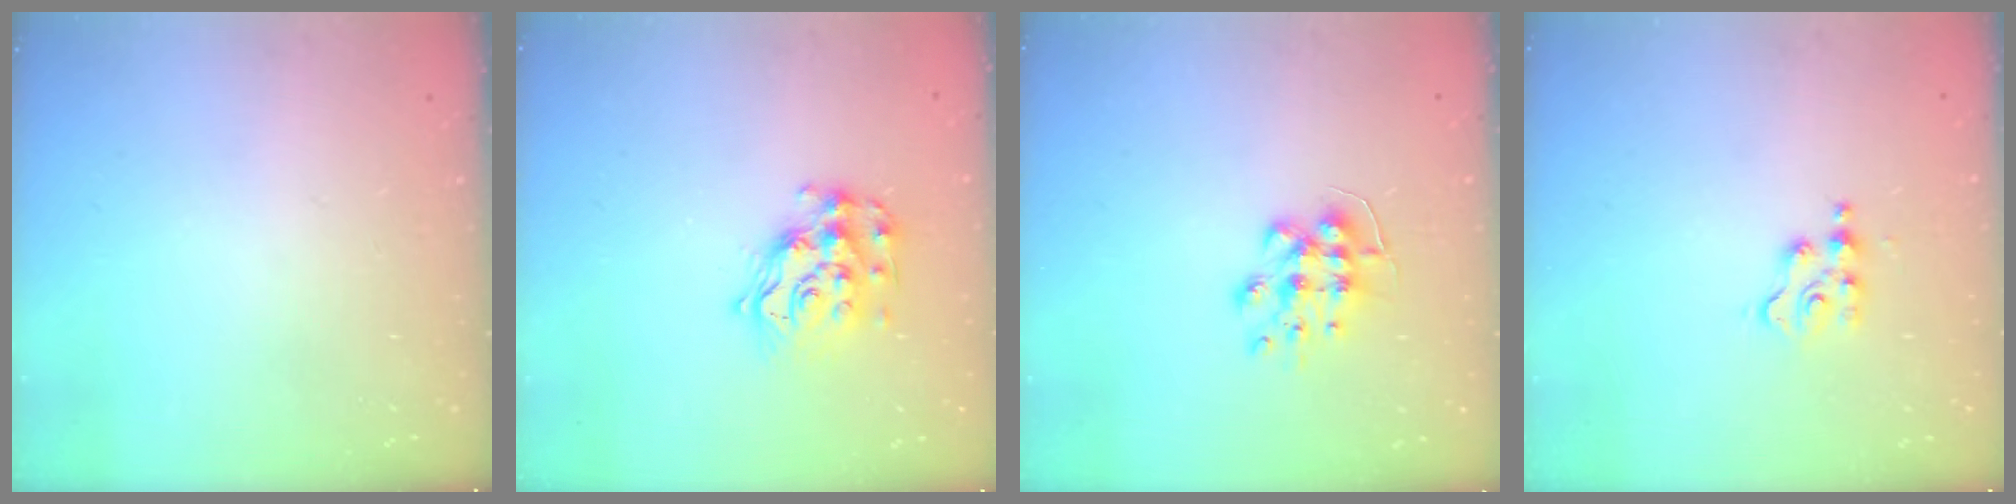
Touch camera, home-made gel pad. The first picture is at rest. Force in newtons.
{"total": 13.7, "press": 13.7, "slide": 0.9}
{"total": 8.3, "press": 8.3, "slide": 0.4}
{"total": 3.9, "press": 3.9, "slide": 0.6}